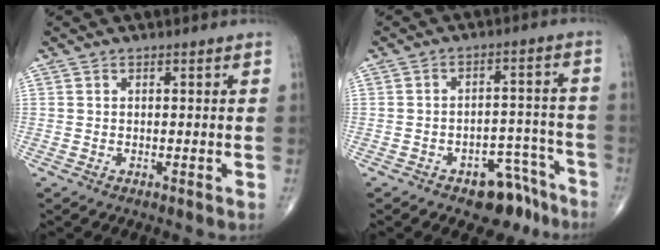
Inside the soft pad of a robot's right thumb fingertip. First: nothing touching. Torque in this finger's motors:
{"motor_torque": [2.41, 0.11, 0.37, -0.75, 0.00]}